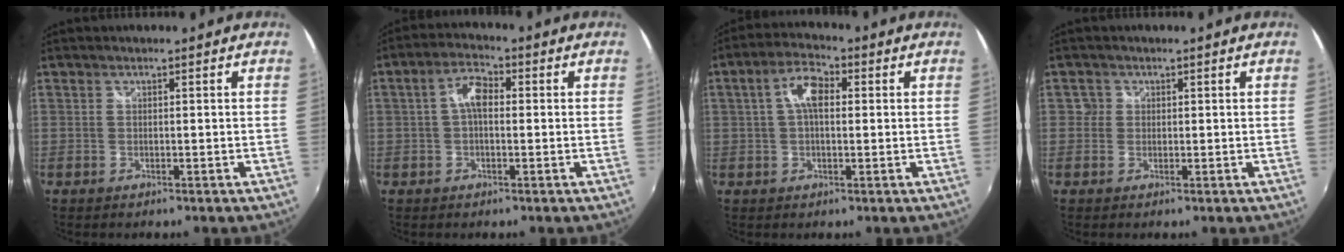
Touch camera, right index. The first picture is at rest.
{"total": 4.9, "force": [0.3, 2.5, 4.2], "torque": [-0.080, 0.017, 0.003]}
{"total": 6.4, "force": [1.1, 3.1, 5.5], "torque": [-0.103, 0.018, 0.017]}
{"total": 1.7, "force": [0.0, 1.7, 0.1], "torque": [0.001, 0.006, -0.003]}